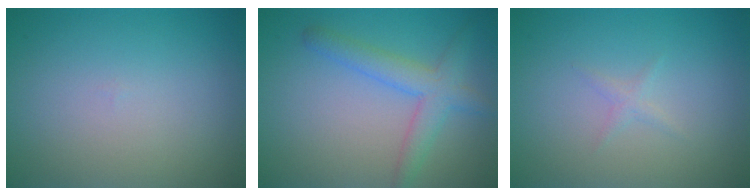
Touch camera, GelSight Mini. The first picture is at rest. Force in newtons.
{"total": 3.6, "press": 3.6, "slide": 0.1}
{"total": 0.7, "press": 0.7, "slide": 0.0}